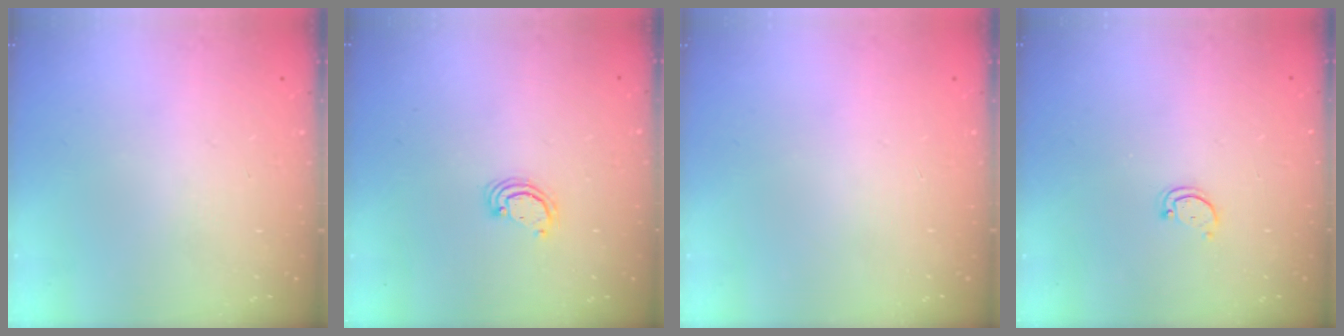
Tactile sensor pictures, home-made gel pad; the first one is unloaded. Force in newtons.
{"total": 2.3, "press": 2.3, "slide": 0.3}
{"total": 0.0}
{"total": 2.8, "press": 2.7, "slide": 0.3}